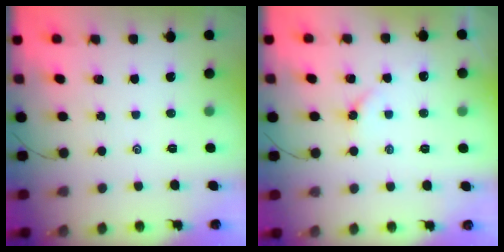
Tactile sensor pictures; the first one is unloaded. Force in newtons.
{"total": 3.8, "press": 3.7, "slide": 0.5}